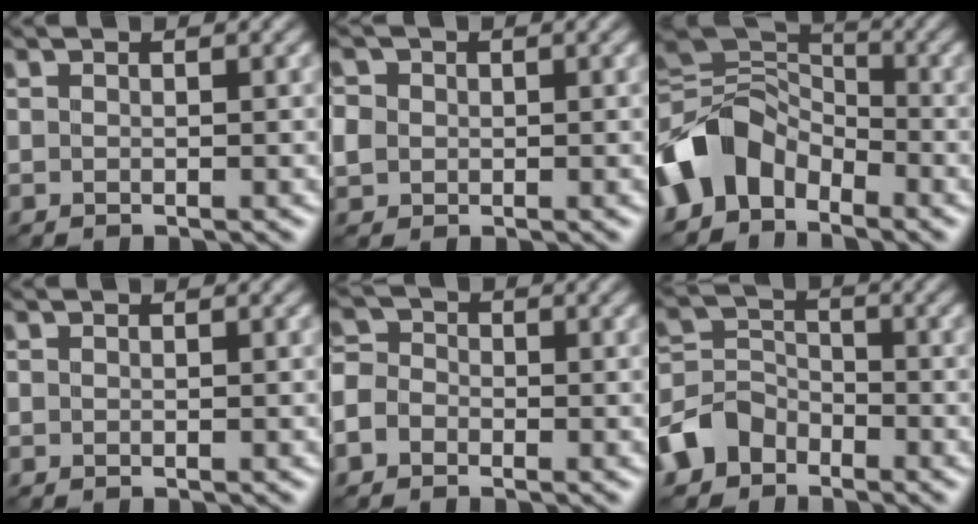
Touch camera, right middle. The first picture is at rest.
{"total": 2.2, "force": [0.1, 2.0, 0.8], "torque": [-0.027, 0.009, 0.006]}
{"total": 7.4, "force": [-3.9, 5.1, 3.8], "torque": [-0.064, 0.008, -0.086]}
{"total": 0.0}
{"total": 3.3, "force": [-1.3, 2.8, 1.3], "torque": [-0.015, 0.014, -0.035]}
{"total": 4.7, "force": [-3.0, 3.3, 1.2], "torque": [-0.019, 0.010, -0.070]}